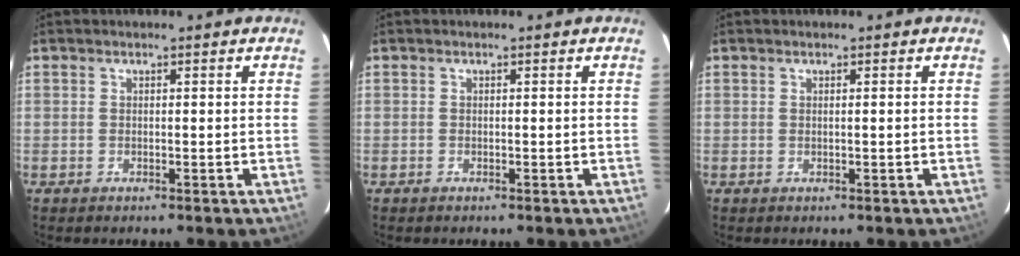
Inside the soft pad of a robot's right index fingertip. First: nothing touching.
{"total": 0.0}
{"total": 0.0}